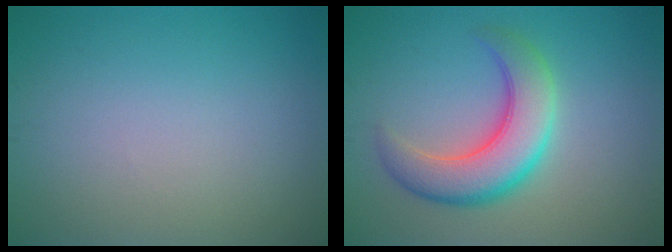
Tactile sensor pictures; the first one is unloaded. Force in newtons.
{"total": 6.5, "press": 6.5, "slide": 0.4}